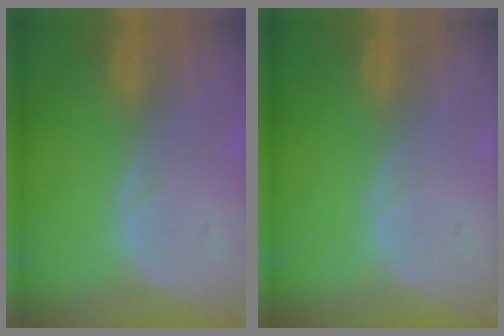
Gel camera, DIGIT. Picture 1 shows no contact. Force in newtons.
{"total": 0.0}